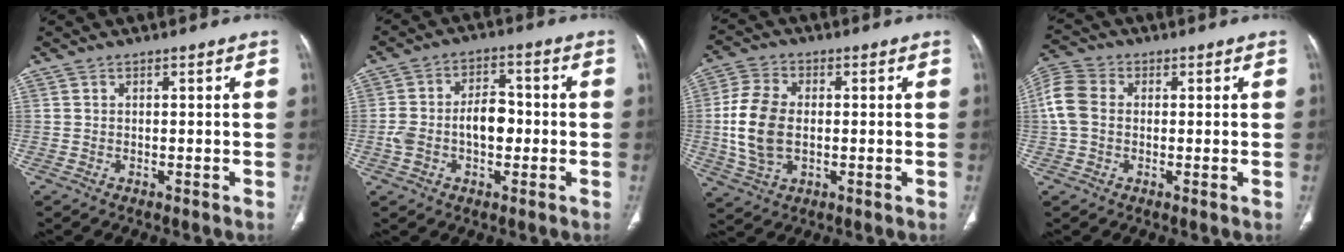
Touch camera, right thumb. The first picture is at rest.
{"total": 9.4, "force": [-1.1, 5.9, 7.2], "torque": [-0.127, 0.033, -0.020]}
{"total": 11.3, "force": [-0.2, 7.0, 8.8], "torque": [-0.185, 0.006, -0.002]}
{"total": 7.3, "force": [0.5, 5.3, 4.9], "torque": [-0.110, 0.018, 0.002]}